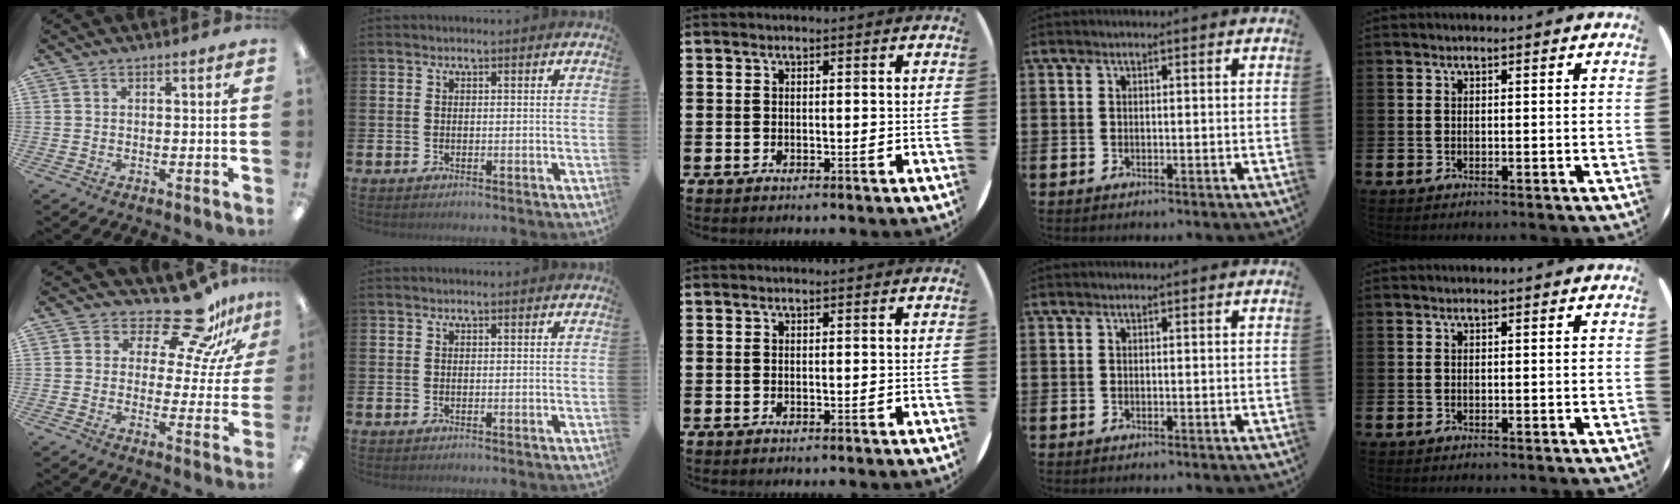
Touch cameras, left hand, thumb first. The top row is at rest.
{"thumb": {"total": 15.4, "force": [12.4, 5.2, 7.4], "torque": [-0.121, -0.090, 0.213]}}